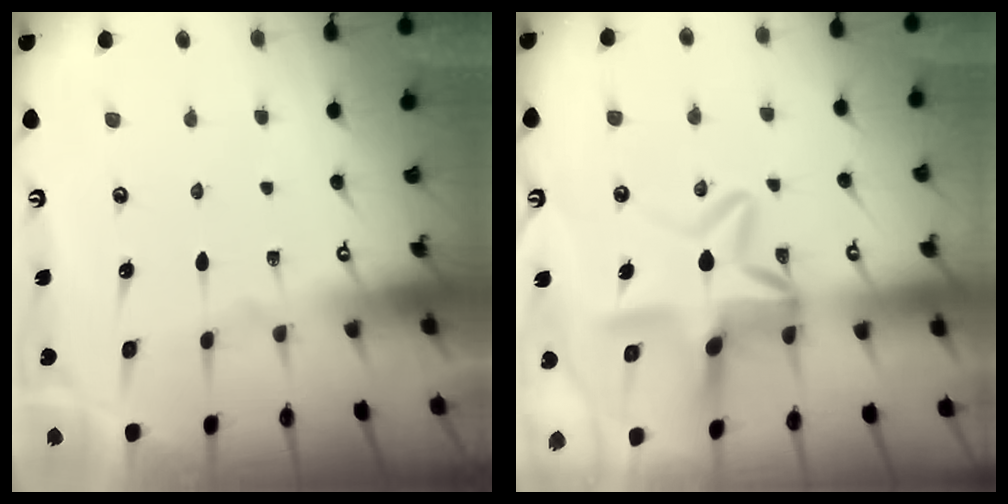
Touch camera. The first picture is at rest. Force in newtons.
{"total": 11.1, "press": 11.0, "slide": 1.7}